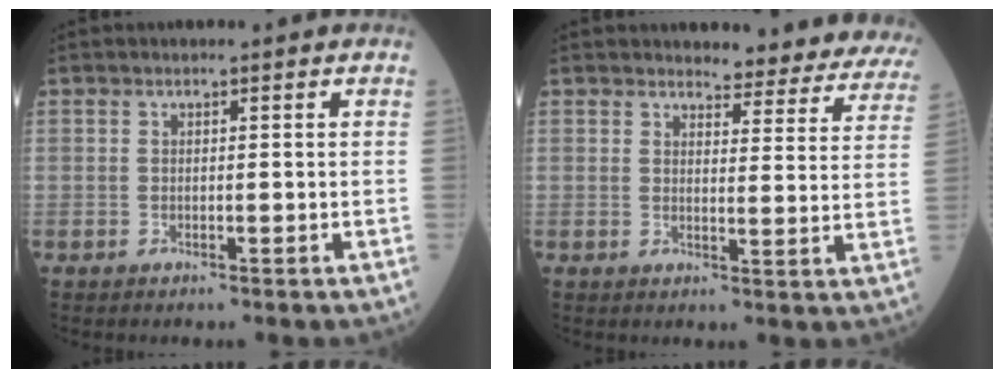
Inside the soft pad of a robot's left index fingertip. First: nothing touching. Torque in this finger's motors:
{"motor_torque": [0.13, -0.14, 0.08, 0.00]}